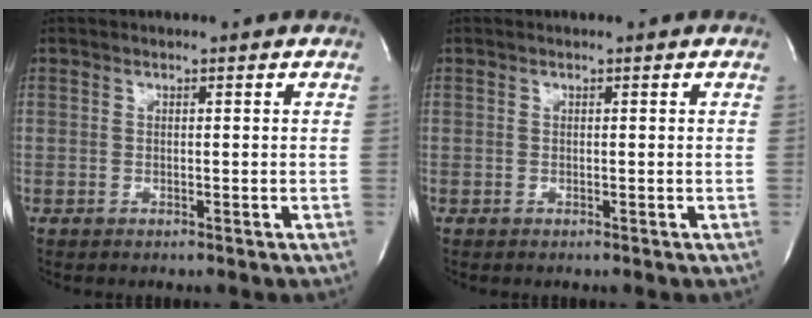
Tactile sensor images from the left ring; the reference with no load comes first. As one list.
[{"total": 0.0}]